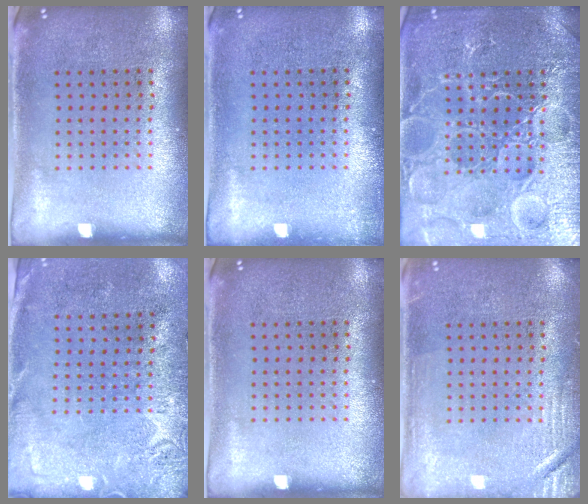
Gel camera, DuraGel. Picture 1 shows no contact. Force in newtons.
{"total": 0.6, "press": 0.6, "slide": 0.1}
{"total": 7.5, "press": 7.4, "slide": 1.0}
{"total": 2.7, "press": 2.3, "slide": 1.5}
{"total": 0.0}
{"total": 2.5, "press": 2.5, "slide": 0.4}